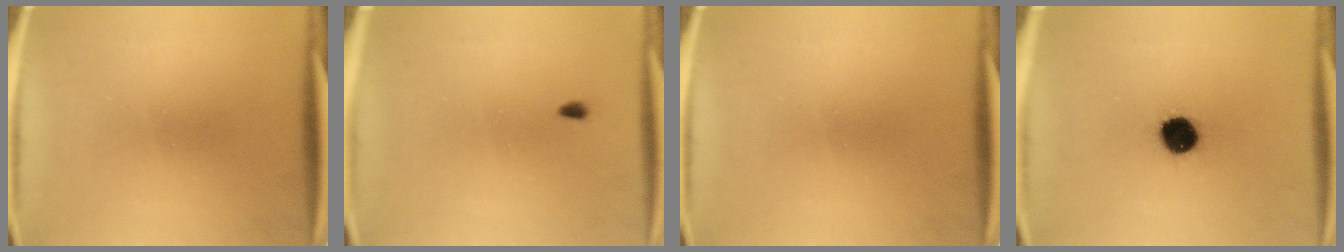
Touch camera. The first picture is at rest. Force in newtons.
{"total": 0.6}
{"total": 0.0}
{"total": 9.2}